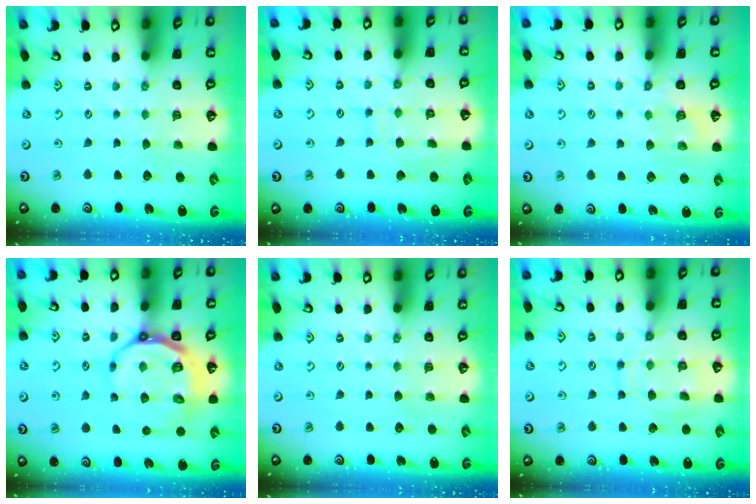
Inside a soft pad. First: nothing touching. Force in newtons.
{"total": 7.8, "press": 7.8, "slide": 0.9}
{"total": 5.0, "press": 4.7, "slide": 1.5}
{"total": 14.4, "press": 14.0, "slide": 3.4}
{"total": 0.0}
{"total": 11.6, "press": 11.6, "slide": 1.0}